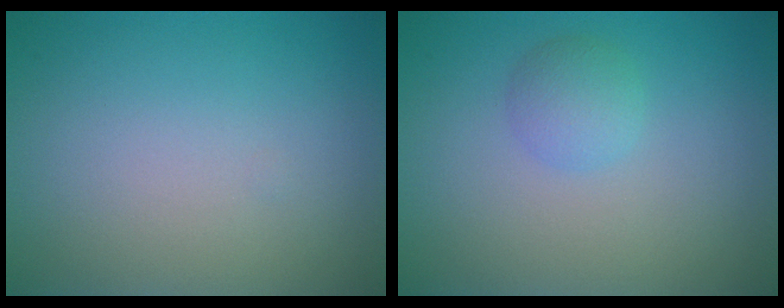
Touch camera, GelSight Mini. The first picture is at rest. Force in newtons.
{"total": 1.9, "press": 1.9, "slide": 0.1}